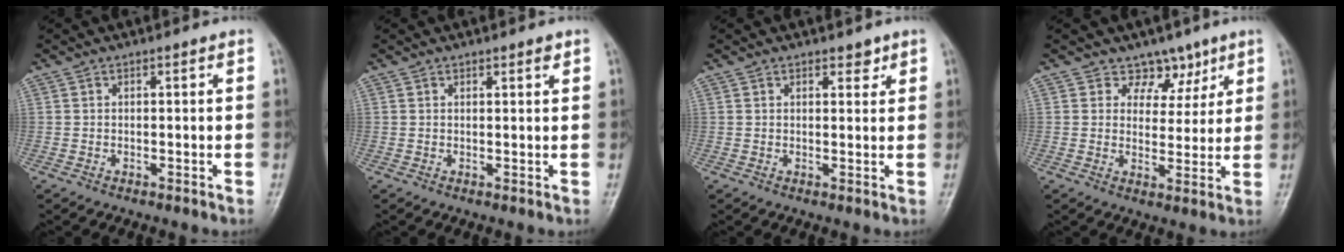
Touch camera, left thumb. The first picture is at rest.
{"total": 1.3, "force": [0.9, 0.4, 0.8], "torque": [-0.008, -0.004, 0.013]}
{"total": 2.4, "force": [1.7, 1.3, 1.2], "torque": [-0.001, -0.008, 0.022]}
{"total": 5.9, "force": [4.0, 4.2, 1.1], "torque": [0.023, -0.021, 0.062]}